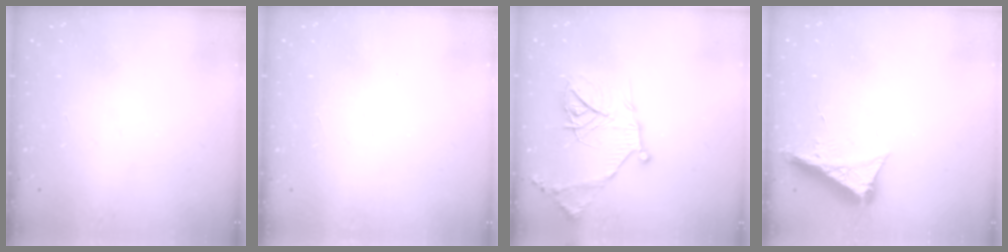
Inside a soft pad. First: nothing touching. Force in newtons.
{"total": 1.6, "press": 1.6, "slide": 0.1}
{"total": 18.5, "press": 18.4, "slide": 1.9}
{"total": 7.7, "press": 7.6, "slide": 1.0}